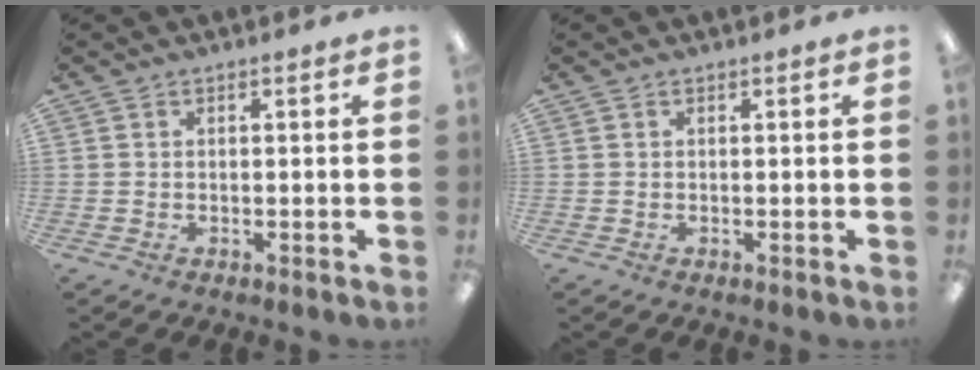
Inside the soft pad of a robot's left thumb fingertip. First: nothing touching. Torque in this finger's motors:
{"motor_torque": [-0.03, 0.03, 0.00, 0.00, 0.00]}